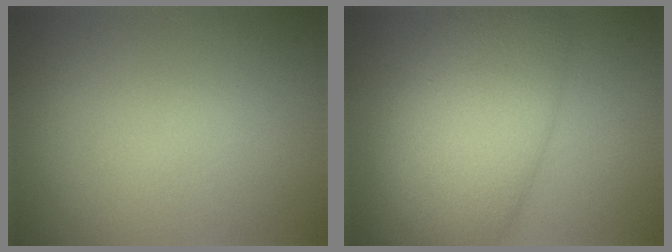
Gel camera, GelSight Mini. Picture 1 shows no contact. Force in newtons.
{"total": 10.4, "press": 10.4, "slide": 0.4}